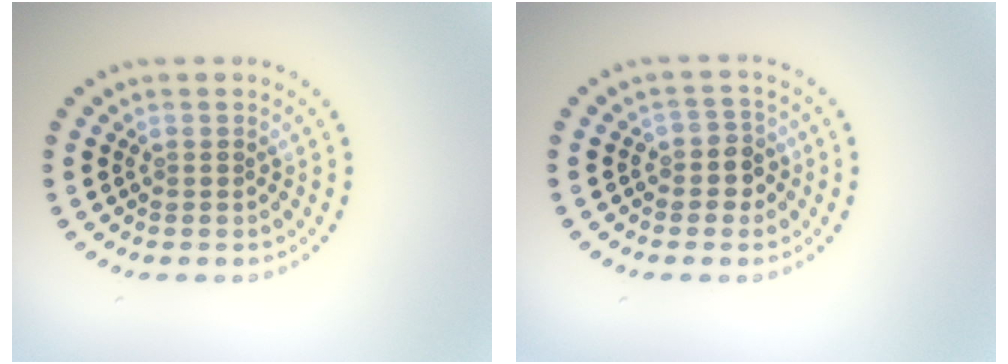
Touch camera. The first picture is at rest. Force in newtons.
{"total": 2.1, "press": 1.9, "slide": 0.9}